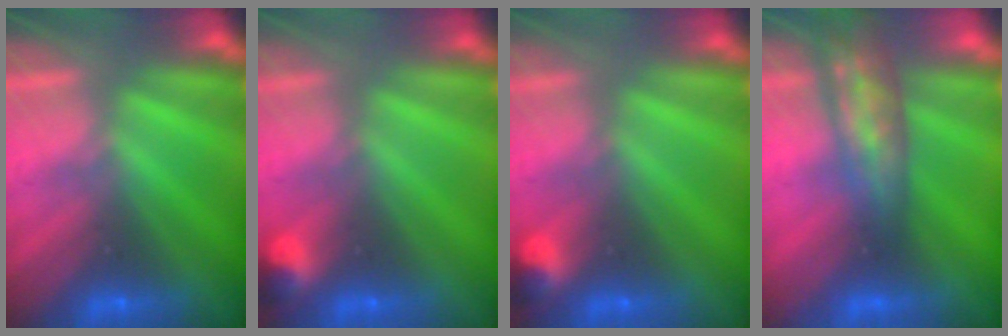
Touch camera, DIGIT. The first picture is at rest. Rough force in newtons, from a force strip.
{"total": 2.9}
{"total": 2.9}
{"total": 3.0}